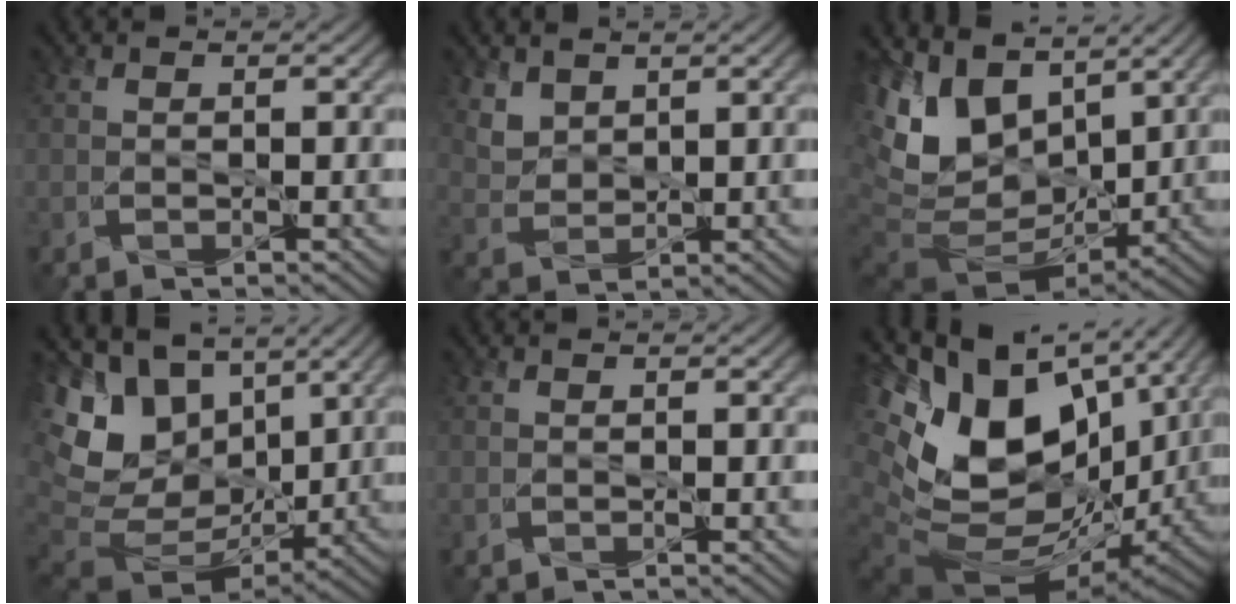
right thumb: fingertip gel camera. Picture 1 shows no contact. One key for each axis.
{"total": 3.5, "fx": 2.6, "fy": 2.1, "fz": 1.1, "tx": -0.034, "ty": -0.006, "tz": 0.057}
{"total": 15.0, "fx": 4.6, "fy": 10.0, "fz": 10.2, "tx": -0.237, "ty": -0.006, "tz": 0.114}
{"total": 16.6, "fx": 5.1, "fy": 12.0, "fz": 10.2, "tx": -0.247, "ty": 0.007, "tz": 0.120}
{"total": 0.0}
{"total": 19.8, "fx": 4.6, "fy": 12.5, "fz": 14.6, "tx": -0.296, "ty": -0.026, "tz": 0.118}